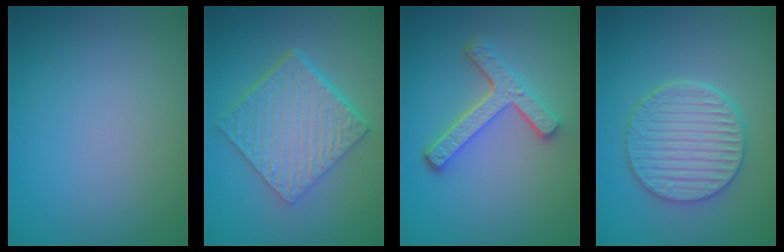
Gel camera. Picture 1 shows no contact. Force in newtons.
{"total": 7.0, "press": 4.7, "slide": 5.2}
{"total": 4.4, "press": 3.3, "slide": 2.9}
{"total": 5.1, "press": 4.3, "slide": 2.8}